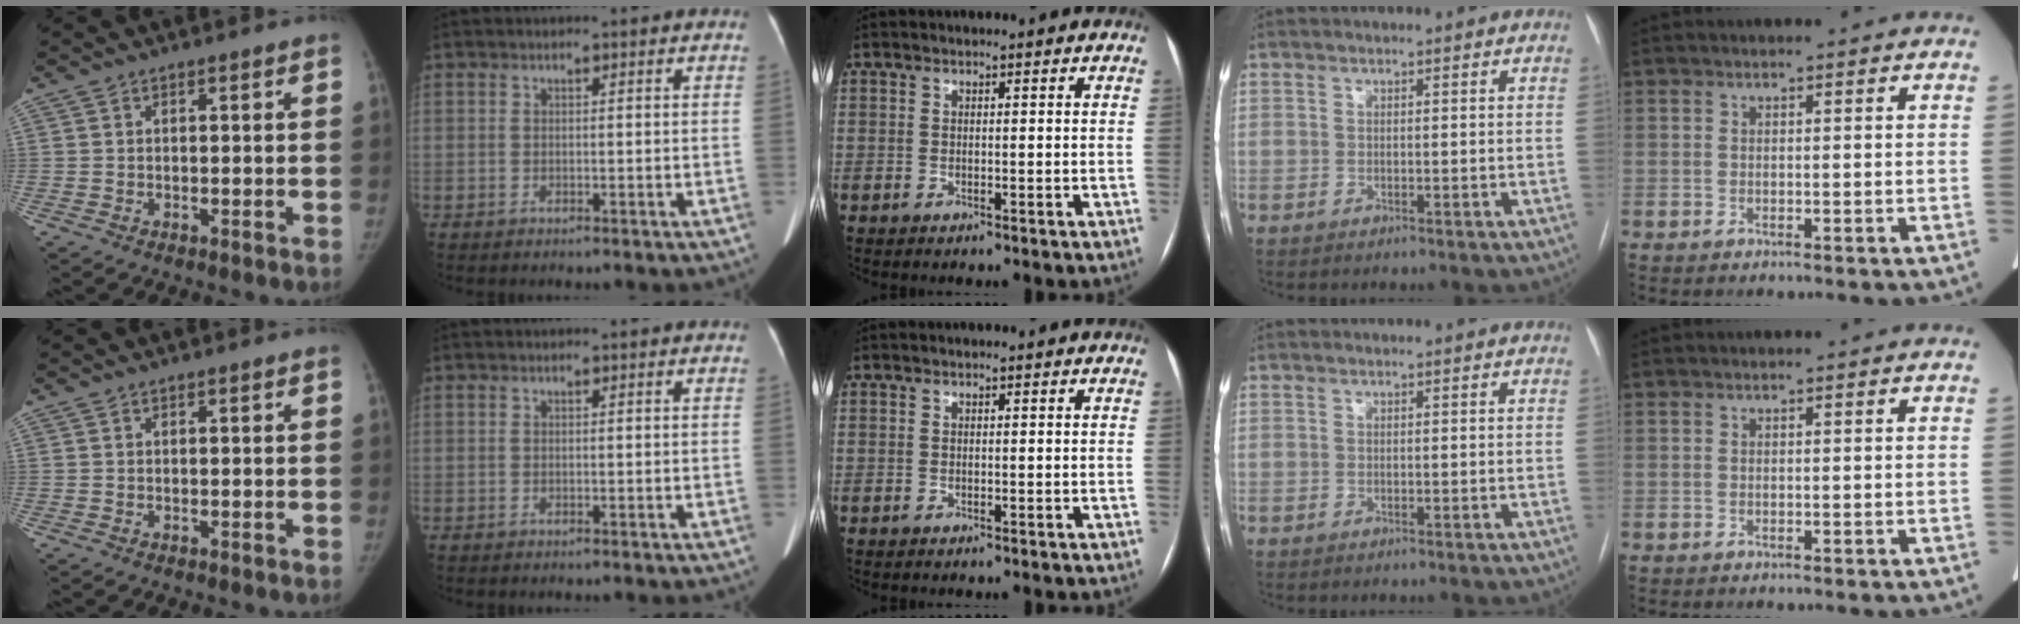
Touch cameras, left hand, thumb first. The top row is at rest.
{}